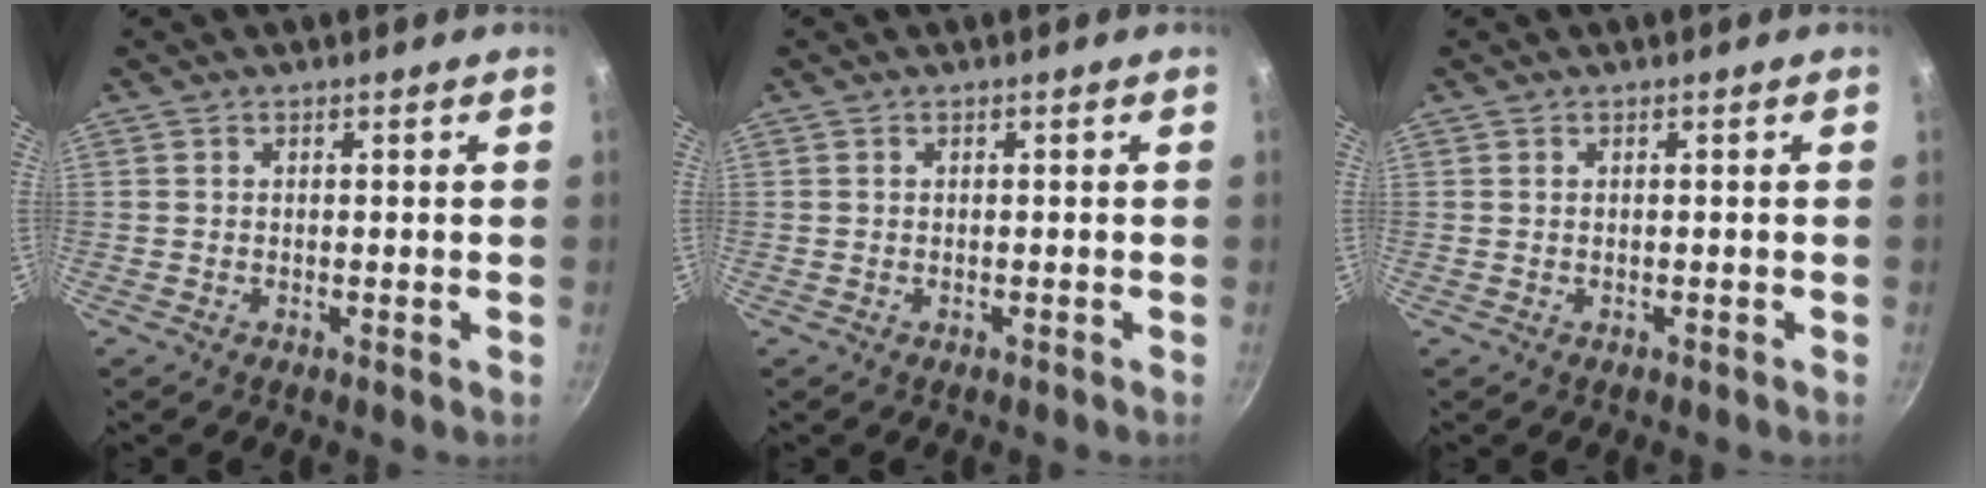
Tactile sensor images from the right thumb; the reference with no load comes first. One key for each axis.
{"total": 0.0}
{"total": 0.0}